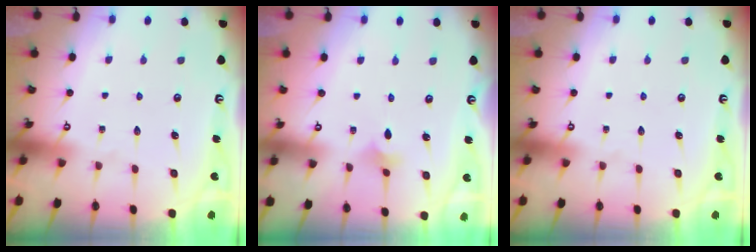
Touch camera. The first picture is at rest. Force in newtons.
{"total": 1.6, "press": 1.5, "slide": 0.4}
{"total": 0.0}